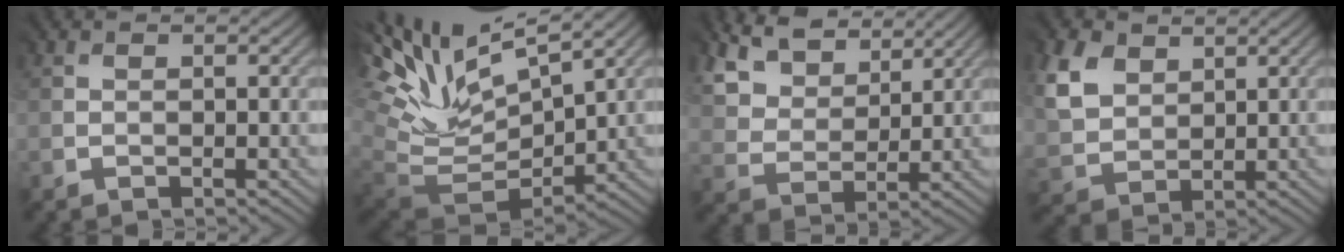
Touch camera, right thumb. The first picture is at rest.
{"total": 12.6, "force": [7.4, 4.2, 9.3], "torque": [-0.197, 0.007, 0.145]}
{"total": 10.3, "force": [7.7, 5.2, 4.3], "torque": [-0.139, -0.008, 0.153]}
{"total": 6.1, "force": [3.2, 4.4, 2.7], "torque": [-0.095, 0.004, 0.070]}